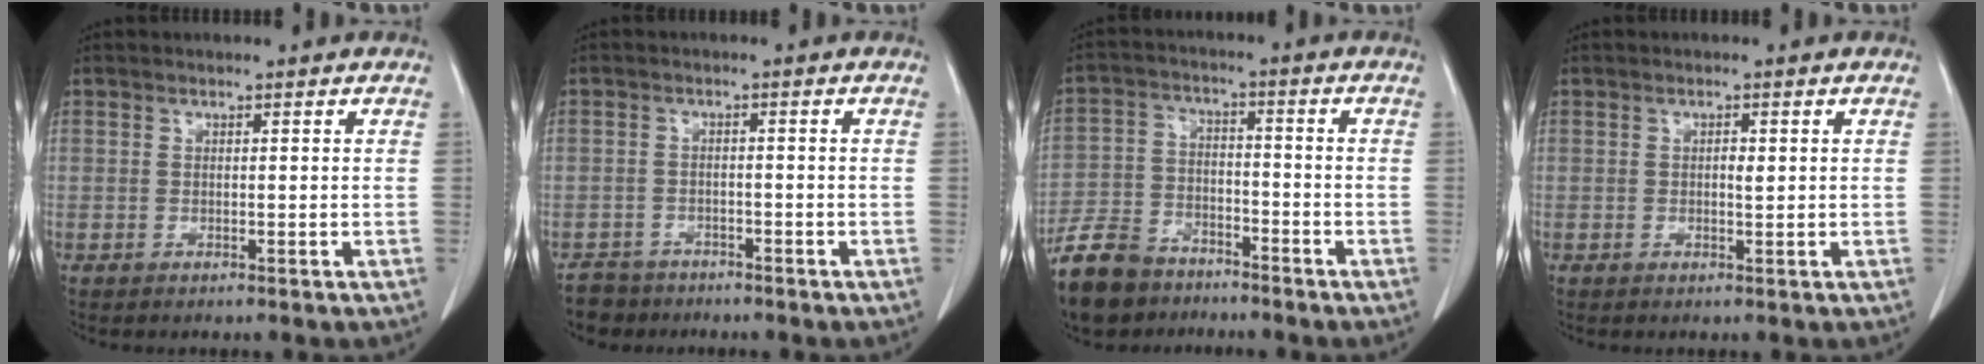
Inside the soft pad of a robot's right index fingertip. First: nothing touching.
{"total": 4.0, "force": [-3.2, 2.4, -0.7], "torque": [0.012, 0.004, -0.060]}
{"total": 10.8, "force": [-8.6, 5.4, 3.6], "torque": [-0.085, -0.009, -0.159]}
{"total": 1.1, "force": [0.1, 0.4, 1.0], "torque": [-0.020, 0.000, 0.004]}